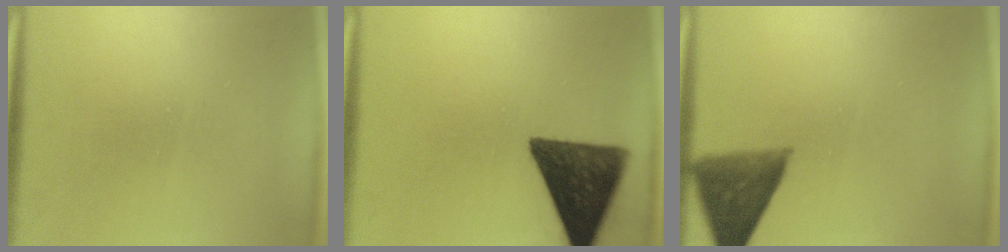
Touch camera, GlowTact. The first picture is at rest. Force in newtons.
{"total": 14.2}
{"total": 8.2}